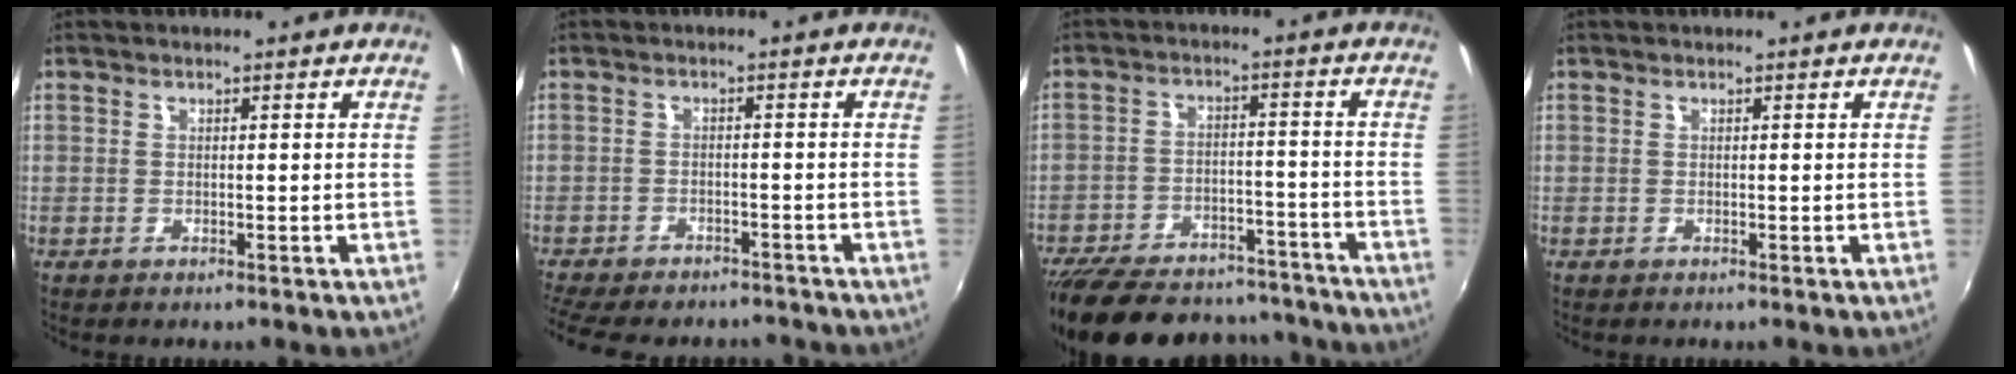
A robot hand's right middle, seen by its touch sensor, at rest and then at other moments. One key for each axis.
{"total": 14.5, "fx": -12.3, "fy": 4.9, "fz": 5.8, "tx": -0.140, "ty": -0.019, "tz": -0.176}
{"total": 26.4, "fx": -22.5, "fy": 9.5, "fz": 10.1, "tx": -0.215, "ty": 0.014, "tz": -0.300}
{"total": 0.0}